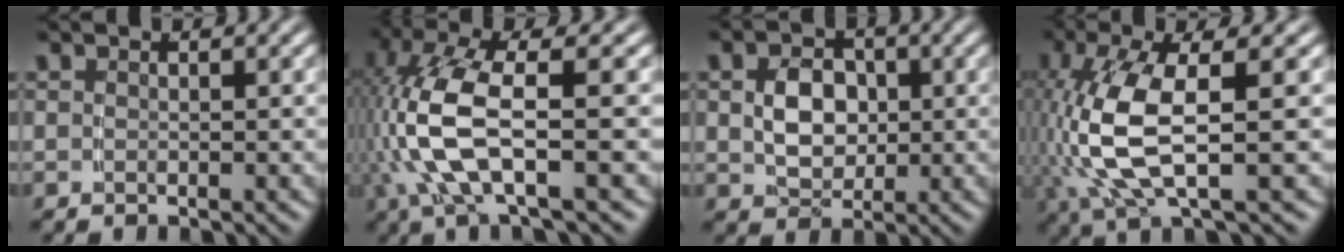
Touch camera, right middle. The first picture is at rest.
{"total": 6.8, "force": [-0.1, 2.3, 6.5], "torque": [-0.155, -0.014, 0.008]}
{"total": 3.7, "force": [0.2, 2.6, 2.6], "torque": [-0.042, -0.013, 0.015]}
{"total": 6.9, "force": [-0.1, 2.1, 6.6], "torque": [-0.157, -0.012, 0.012]}